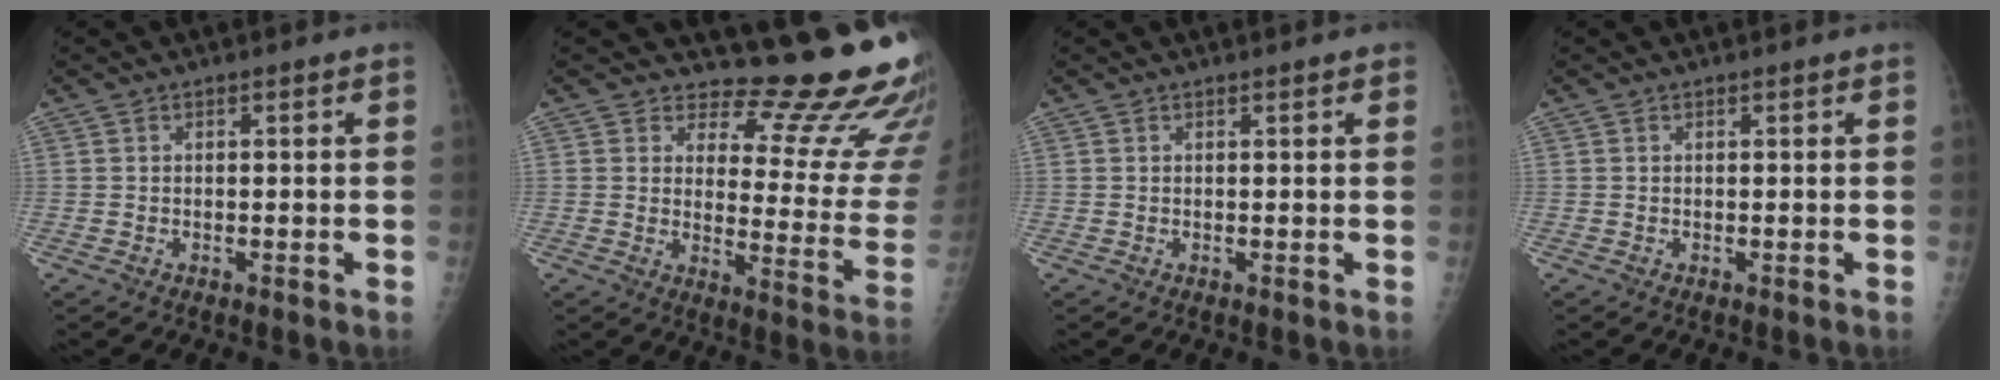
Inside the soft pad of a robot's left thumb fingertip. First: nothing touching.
{"total": 17.3, "force": [15.3, 4.6, 6.8], "torque": [-0.041, -0.158, 0.174]}
{"total": 1.1, "force": [0.8, 0.3, 0.7], "torque": [-0.006, 0.001, 0.008]}
{"total": 0.0}